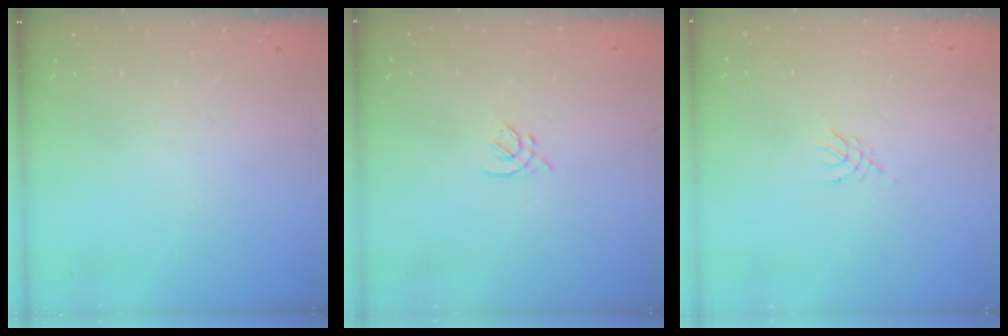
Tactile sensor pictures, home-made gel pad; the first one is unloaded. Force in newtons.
{"total": 2.0, "press": 1.9, "slide": 0.7}
{"total": 2.8, "press": 2.7, "slide": 0.6}